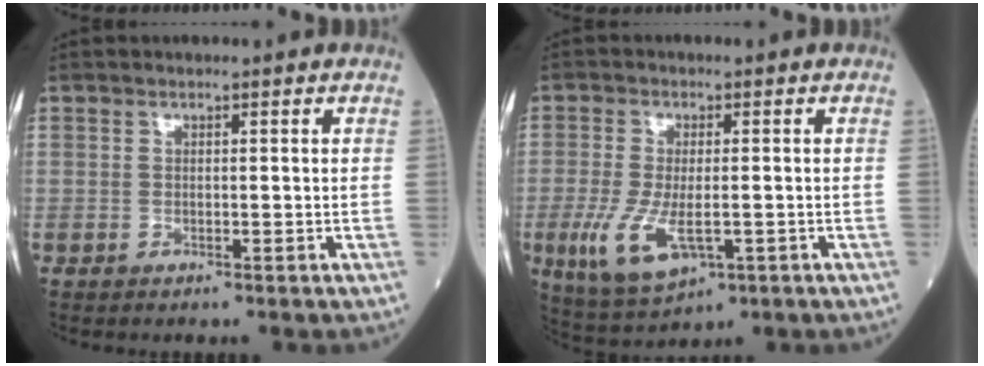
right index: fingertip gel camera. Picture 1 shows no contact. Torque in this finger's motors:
{"motor_torque": [0.92, -0.01, 0.57, 0.15]}